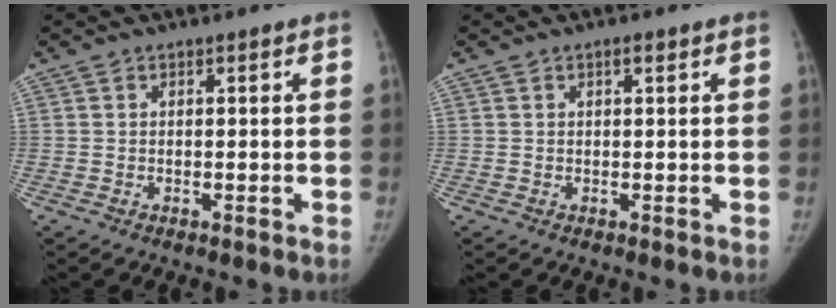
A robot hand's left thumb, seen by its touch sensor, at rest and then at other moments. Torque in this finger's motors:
{"motor_torque": [0.17, -0.08, 0.54, -0.16, 0.02]}